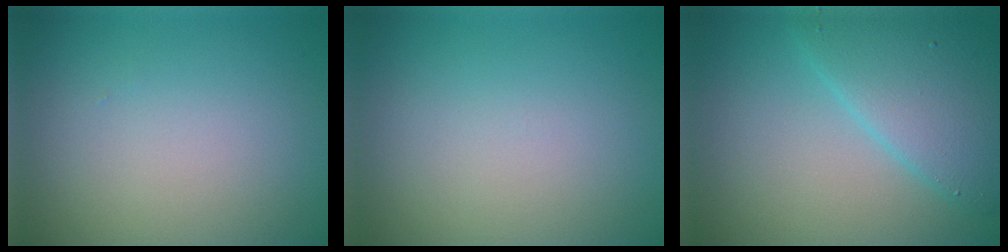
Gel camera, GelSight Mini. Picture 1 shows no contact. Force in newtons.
{"total": 0.0}
{"total": 5.5, "press": 5.5, "slide": 0.3}